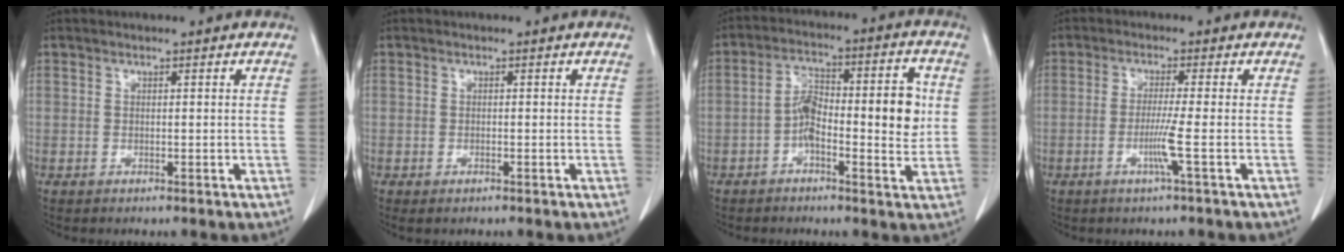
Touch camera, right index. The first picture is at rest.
{"total": 0.8, "force": [-0.6, 0.2, 0.5], "torque": [-0.010, -0.002, -0.005]}
{"total": 10.8, "force": [-0.8, 3.5, 10.2], "torque": [-0.160, 0.031, -0.016]}
{"total": 3.9, "force": [-1.3, -1.2, 3.4], "torque": [-0.070, -0.008, -0.028]}